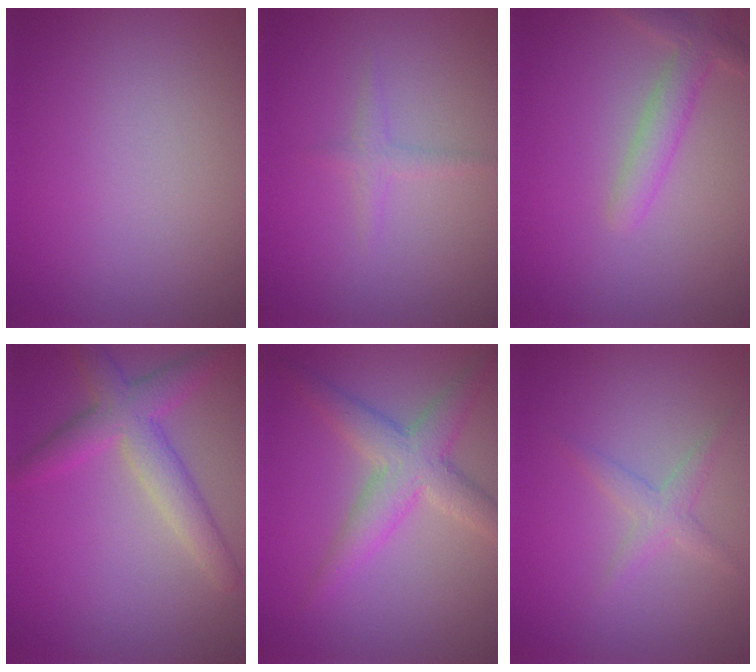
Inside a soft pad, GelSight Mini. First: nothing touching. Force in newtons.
{"total": 1.1, "press": 1.1, "slide": 0.0}
{"total": 2.6, "press": 2.5, "slide": 0.2}
{"total": 4.2, "press": 4.2, "slide": 0.2}
{"total": 4.3, "press": 4.3, "slide": 0.0}
{"total": 1.6, "press": 1.6, "slide": 0.1}